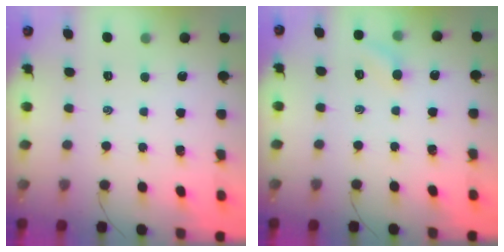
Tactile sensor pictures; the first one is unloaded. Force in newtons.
{"total": 6.2, "press": 5.9, "slide": 1.9}